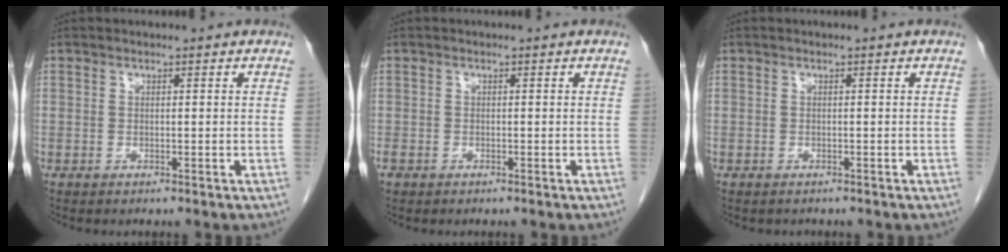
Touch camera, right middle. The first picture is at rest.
{"total": 1.0, "force": [-0.6, 0.7, 0.4], "torque": [-0.017, 0.000, -0.010]}
{"total": 0.5, "force": [-0.4, 0.3, 0.0], "torque": [-0.006, 0.001, -0.009]}